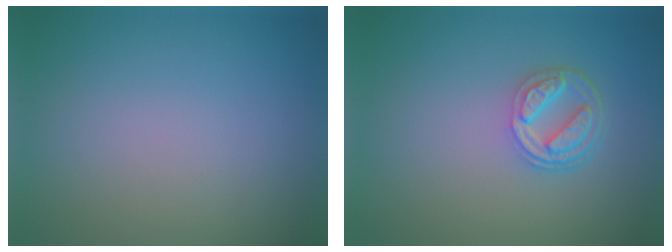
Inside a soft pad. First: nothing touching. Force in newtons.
{"total": 3.8, "press": 2.8, "slide": 2.5}